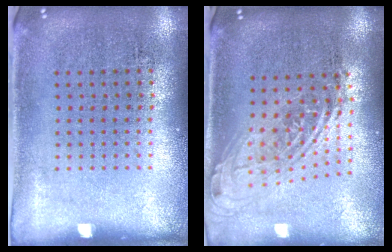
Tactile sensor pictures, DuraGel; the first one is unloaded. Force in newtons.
{"total": 2.0, "press": 1.5, "slide": 1.2}